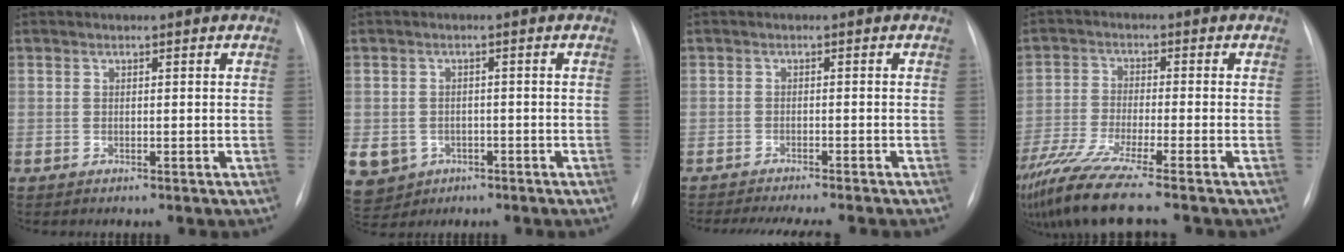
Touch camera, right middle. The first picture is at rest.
{"total": 10.9, "force": [-4.3, 9.4, 3.4], "torque": [-0.107, 0.008, -0.052]}
{"total": 10.9, "force": [-9.6, 0.9, 5.0], "torque": [-0.059, -0.013, -0.127]}
{"total": 11.6, "force": [-9.0, -0.9, 7.2], "torque": [-0.134, -0.038, -0.157]}